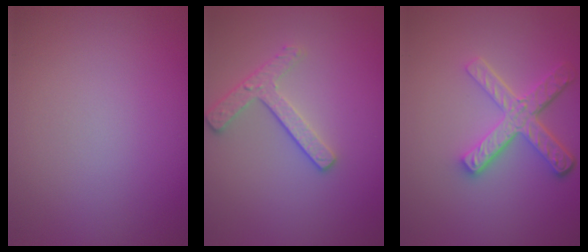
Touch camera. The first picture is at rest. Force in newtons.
{"total": 2.4, "press": 2.3, "slide": 0.9}
{"total": 4.9, "press": 3.6, "slide": 3.3}